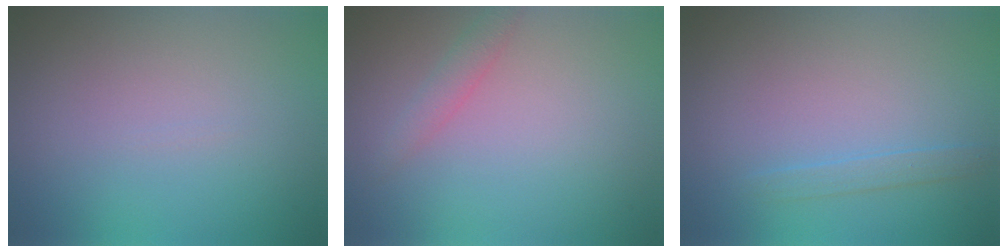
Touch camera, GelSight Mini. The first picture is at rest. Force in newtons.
{"total": 1.5, "press": 1.5, "slide": 0.0}
{"total": 1.1, "press": 1.1, "slide": 0.1}